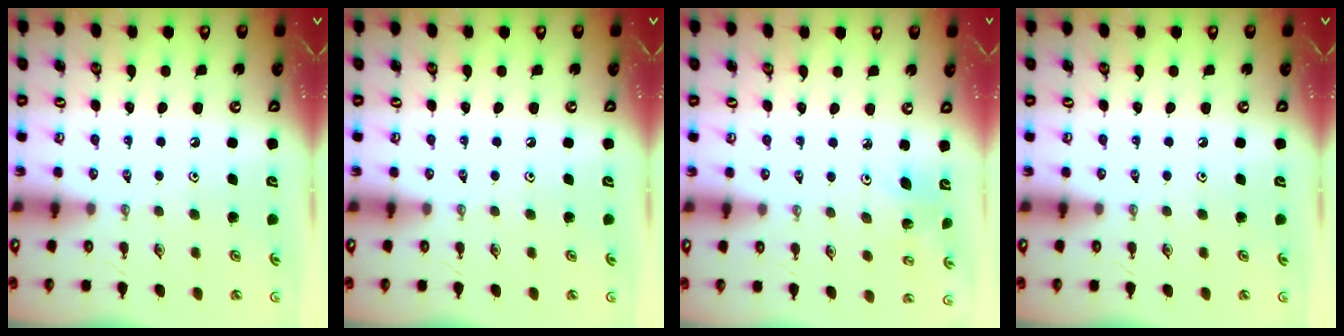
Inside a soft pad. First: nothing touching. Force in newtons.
{"total": 0.0}
{"total": 3.6, "press": 3.3, "slide": 1.4}
{"total": 0.0}